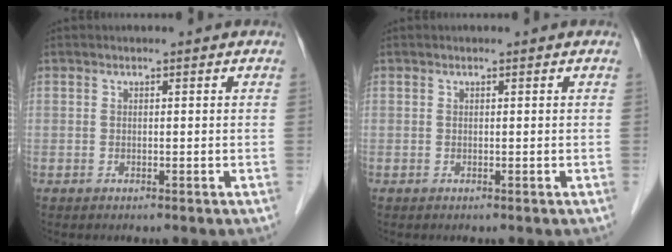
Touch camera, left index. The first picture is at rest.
{"total": 0.0}